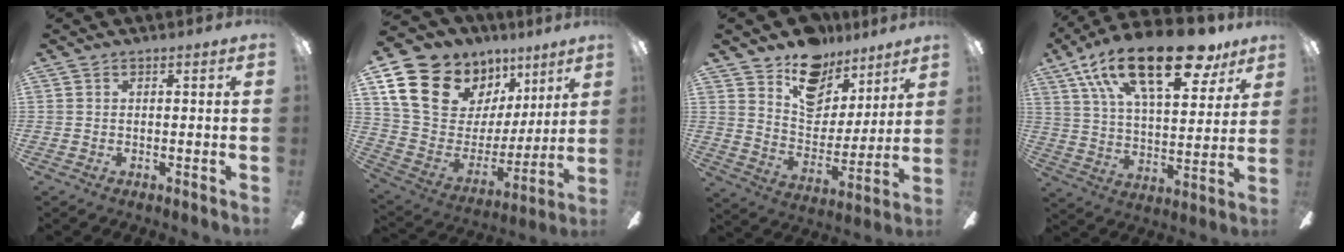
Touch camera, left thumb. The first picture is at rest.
{"total": 19.2, "force": [10.6, 13.4, 8.8], "torque": [-0.168, -0.056, 0.210]}
{"total": 15.6, "force": [11.3, 9.2, 5.4], "torque": [-0.084, -0.076, 0.209]}
{"total": 26.2, "force": [16.0, 10.9, 17.7], "torque": [-0.291, -0.075, 0.267]}